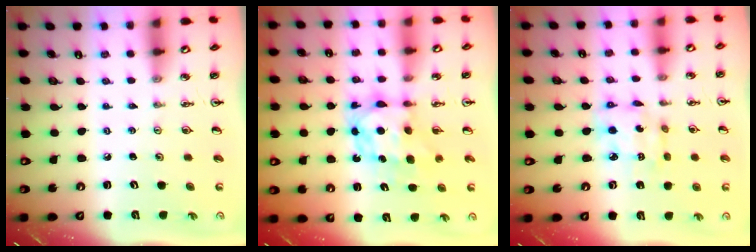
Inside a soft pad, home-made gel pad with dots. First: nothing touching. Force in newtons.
{"total": 7.4, "press": 7.4, "slide": 0.7}
{"total": 7.9, "press": 7.9, "slide": 0.6}